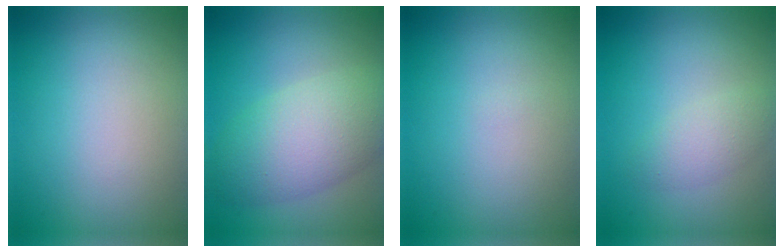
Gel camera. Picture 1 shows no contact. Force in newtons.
{"total": 7.0, "press": 7.0, "slide": 0.5}
{"total": 0.0}
{"total": 2.1, "press": 2.1, "slide": 0.2}